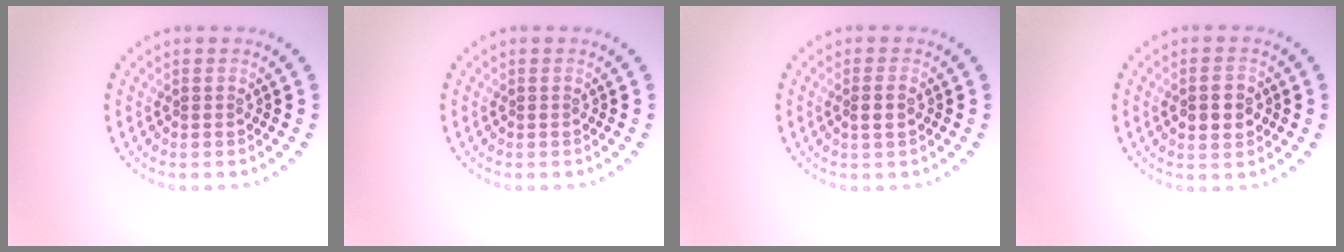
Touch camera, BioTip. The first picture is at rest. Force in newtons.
{"total": 0.0}
{"total": 1.3, "press": 1.3, "slide": 0.4}
{"total": 2.9, "press": 2.9, "slide": 0.0}